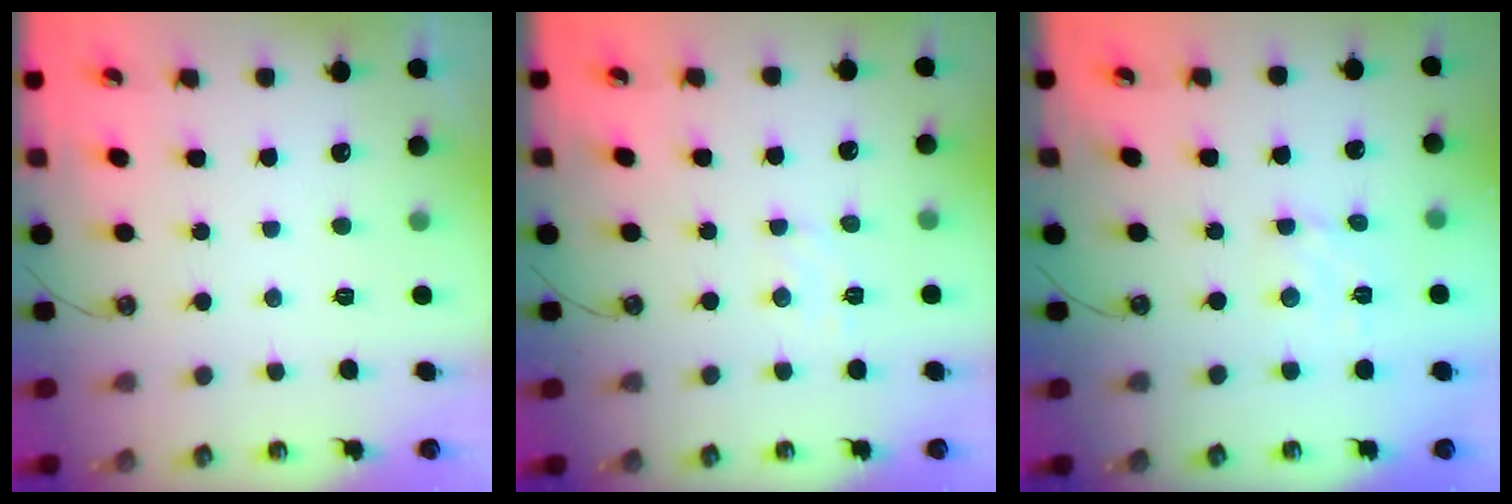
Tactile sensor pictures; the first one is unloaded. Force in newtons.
{"total": 4.8, "press": 4.8, "slide": 0.6}
{"total": 2.6, "press": 2.6, "slide": 0.4}